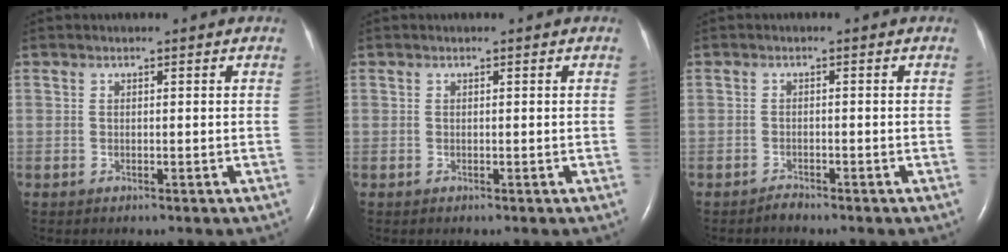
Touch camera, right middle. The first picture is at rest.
{"total": 0.0}
{"total": 1.0, "force": [-1.0, 0.1, 0.1], "torque": [-0.004, -0.002, -0.016]}